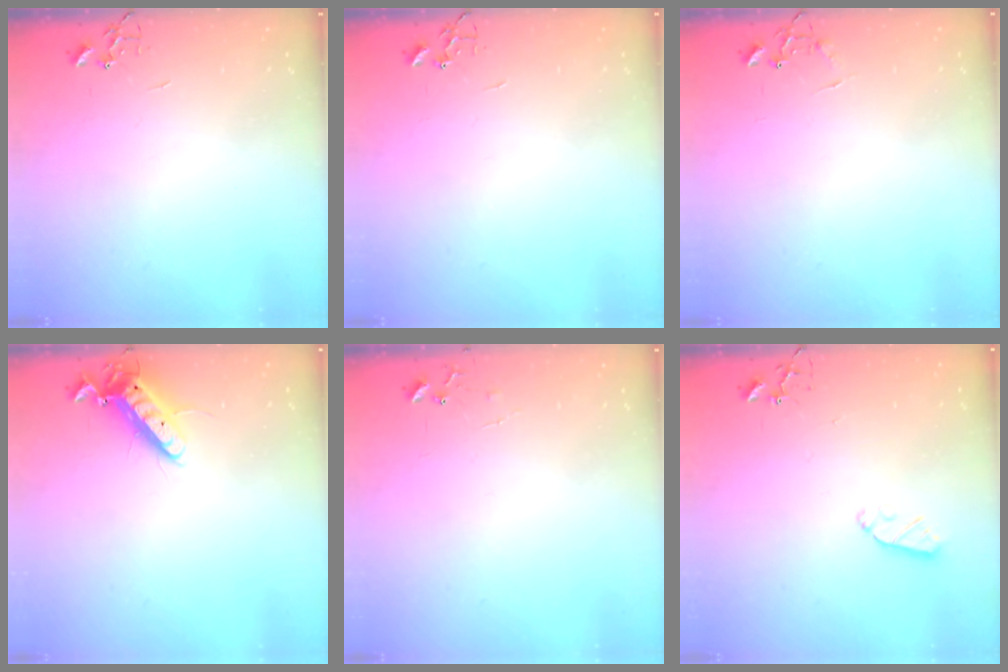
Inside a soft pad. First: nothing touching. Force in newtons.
{"total": 0.0}
{"total": 6.4, "press": 6.4, "slide": 0.4}
{"total": 11.9, "press": 11.7, "slide": 2.2}
{"total": 6.9, "press": 6.9, "slide": 0.4}
{"total": 6.2, "press": 6.2, "slide": 0.0}